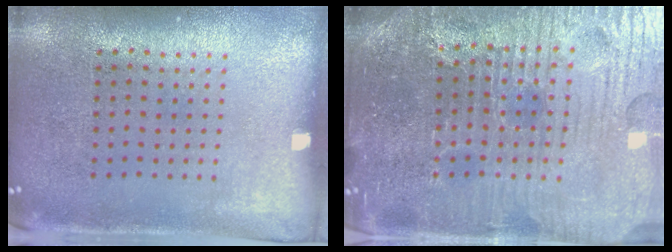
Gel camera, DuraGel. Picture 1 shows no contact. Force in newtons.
{"total": 5.6, "press": 5.3, "slide": 1.9}